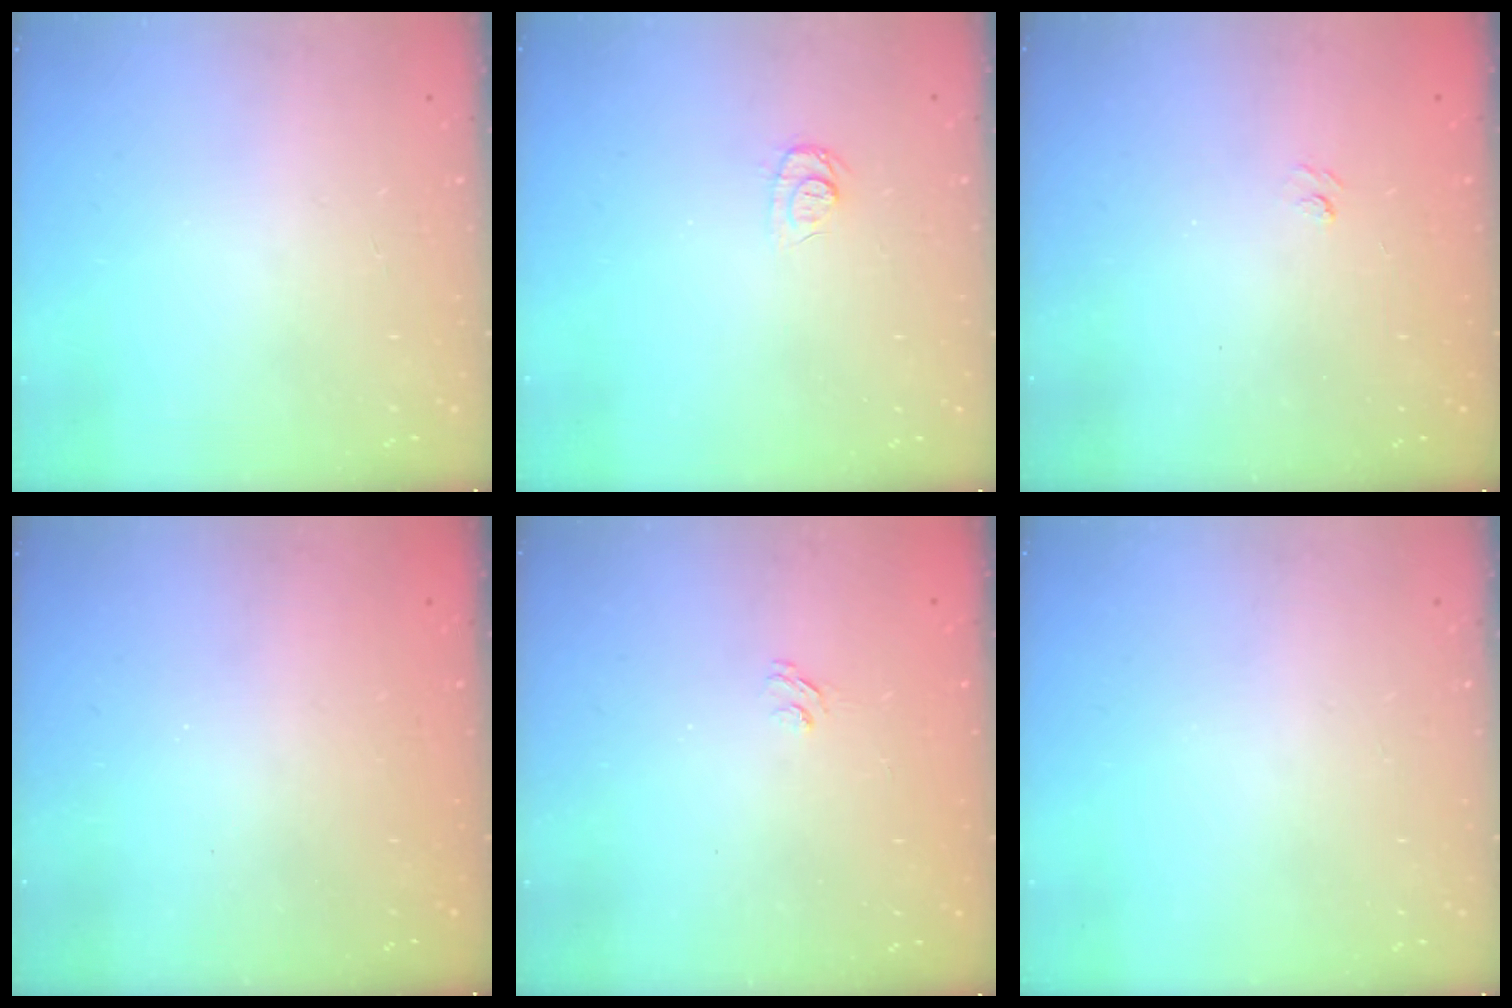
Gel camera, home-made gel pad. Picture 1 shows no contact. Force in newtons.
{"total": 6.6, "press": 6.6, "slide": 0.7}
{"total": 1.9, "press": 1.7, "slide": 0.9}
{"total": 2.4, "press": 2.2, "slide": 0.8}
{"total": 2.1, "press": 1.6, "slide": 1.2}
{"total": 0.0}